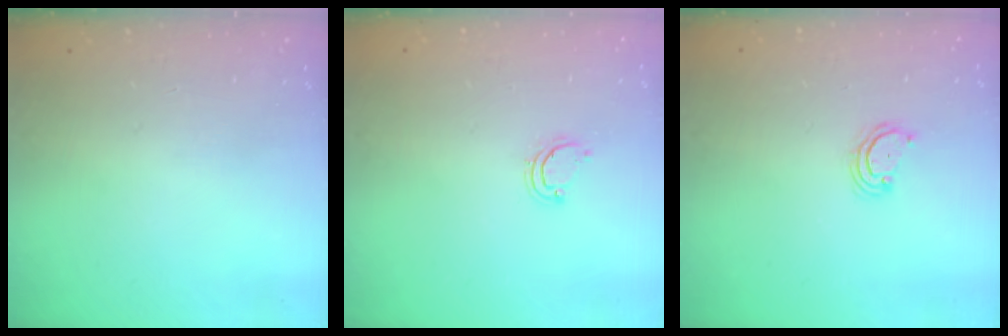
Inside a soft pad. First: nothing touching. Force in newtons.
{"total": 3.9, "press": 3.9, "slide": 0.4}
{"total": 2.9, "press": 2.9, "slide": 0.3}